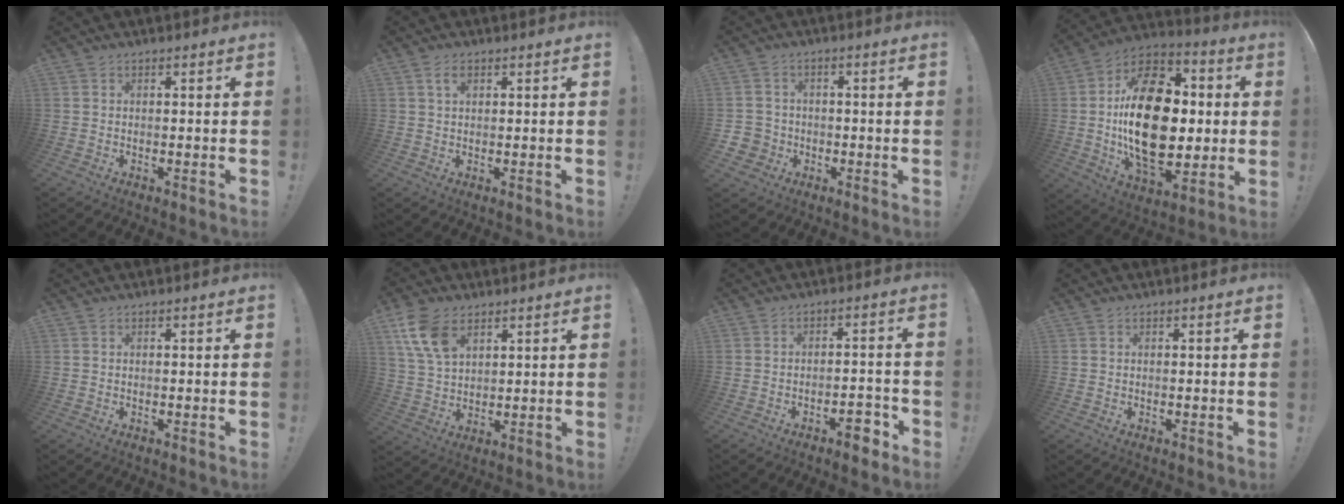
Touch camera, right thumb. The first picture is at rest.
{"total": 2.7, "force": [1.3, 1.5, 1.9], "torque": [-0.031, -0.001, 0.021]}
{"total": 4.6, "force": [-1.0, 4.3, 1.2], "torque": [-0.034, 0.007, -0.019]}
{"total": 28.7, "force": [0.5, 17.8, 22.6], "torque": [-0.394, 0.006, 0.019]}
{"total": 0.0}
{"total": 11.0, "force": [5.8, 6.5, 6.7], "torque": [-0.141, -0.014, 0.112]}
{"total": 5.6, "force": [-3.6, 2.1, 3.7], "torque": [-0.045, 0.019, -0.061]}
{"total": 0.0}